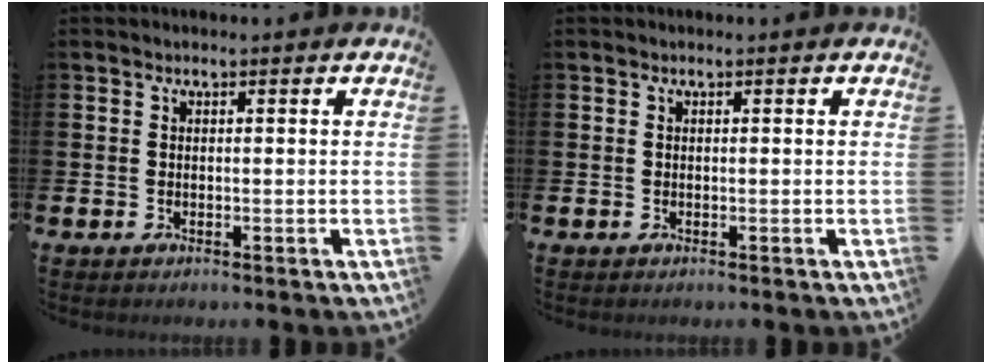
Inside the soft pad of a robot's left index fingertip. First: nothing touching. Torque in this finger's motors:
{"motor_torque": [-0.02, 0.01, 0.00, 0.00]}